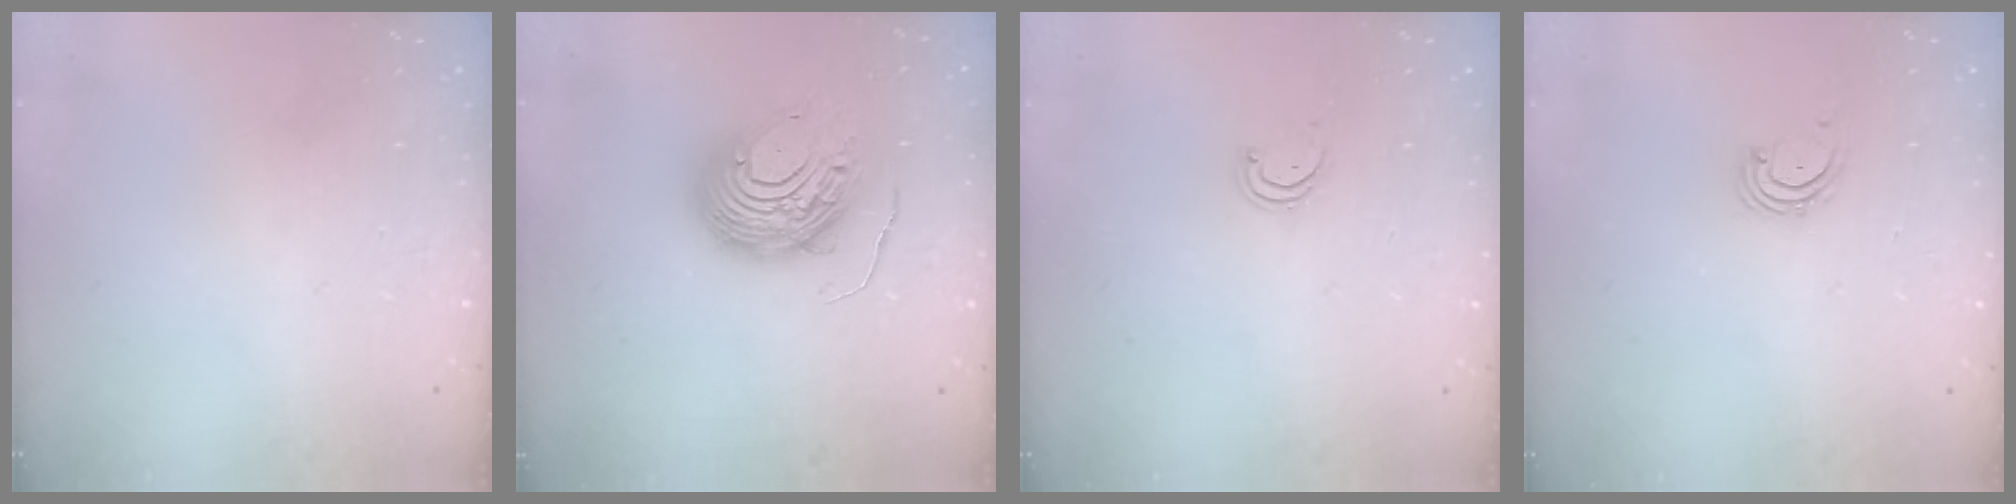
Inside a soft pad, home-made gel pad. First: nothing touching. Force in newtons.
{"total": 11.8, "press": 11.8, "slide": 1.3}
{"total": 1.9, "press": 1.9, "slide": 0.2}
{"total": 2.3, "press": 2.3, "slide": 0.5}